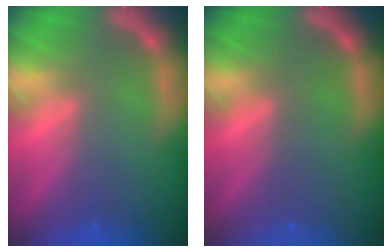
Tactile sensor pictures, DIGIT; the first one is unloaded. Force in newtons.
{"total": 0.0}